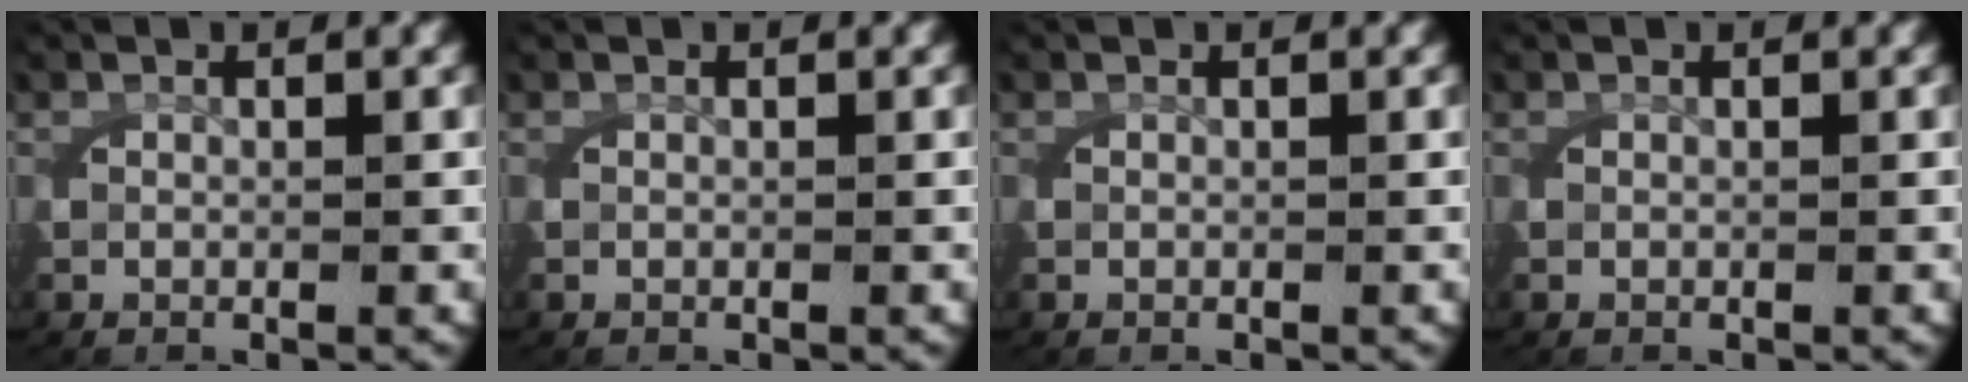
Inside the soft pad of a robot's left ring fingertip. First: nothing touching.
{"total": 0.0}
{"total": 0.0}
{"total": 0.0}